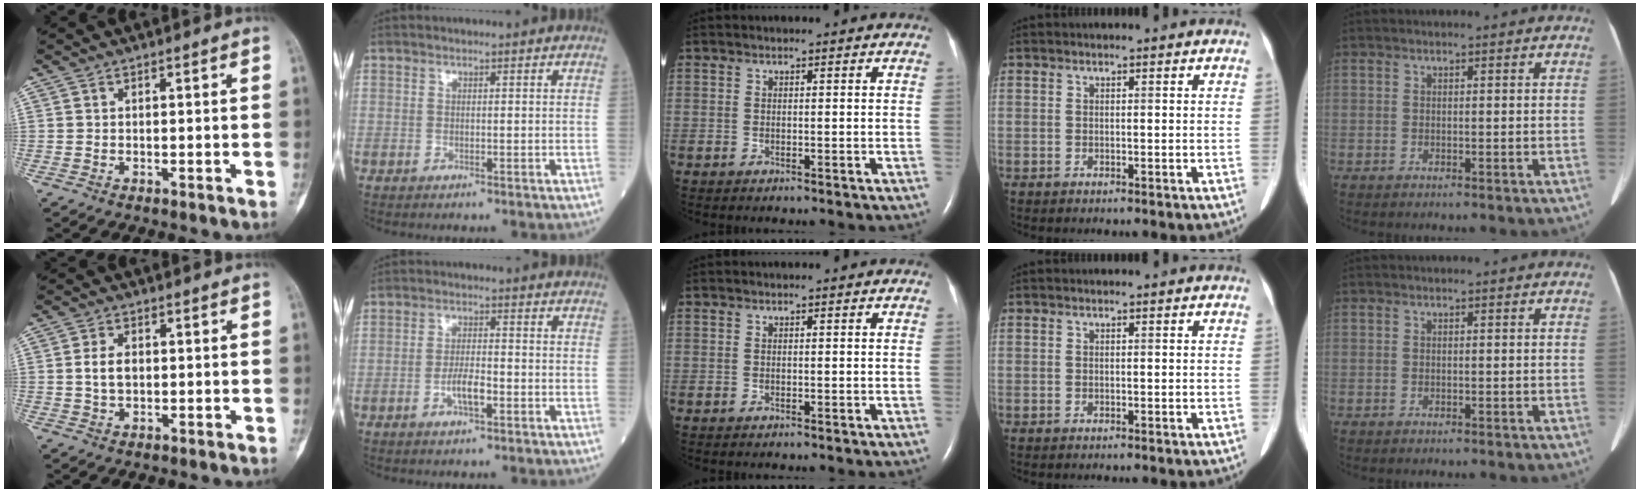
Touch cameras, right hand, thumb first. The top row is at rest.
{"thumb": {"total": 3.7, "force": [0.1, 2.4, 2.9], "torque": [-0.050, 0.005, 0.001]}, "index": {"total": 4.0, "force": [-1.5, 0.9, 3.6], "torque": [-0.068, 0.002, -0.029]}}